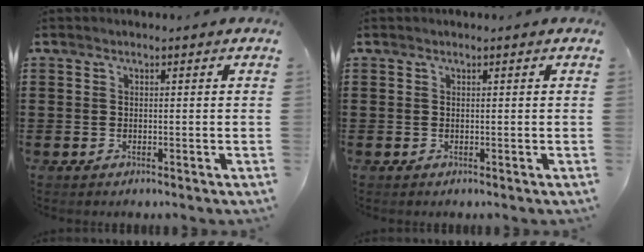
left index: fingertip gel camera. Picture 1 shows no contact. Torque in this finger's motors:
{"motor_torque": [0.00, 0.00, 0.00, 0.00]}